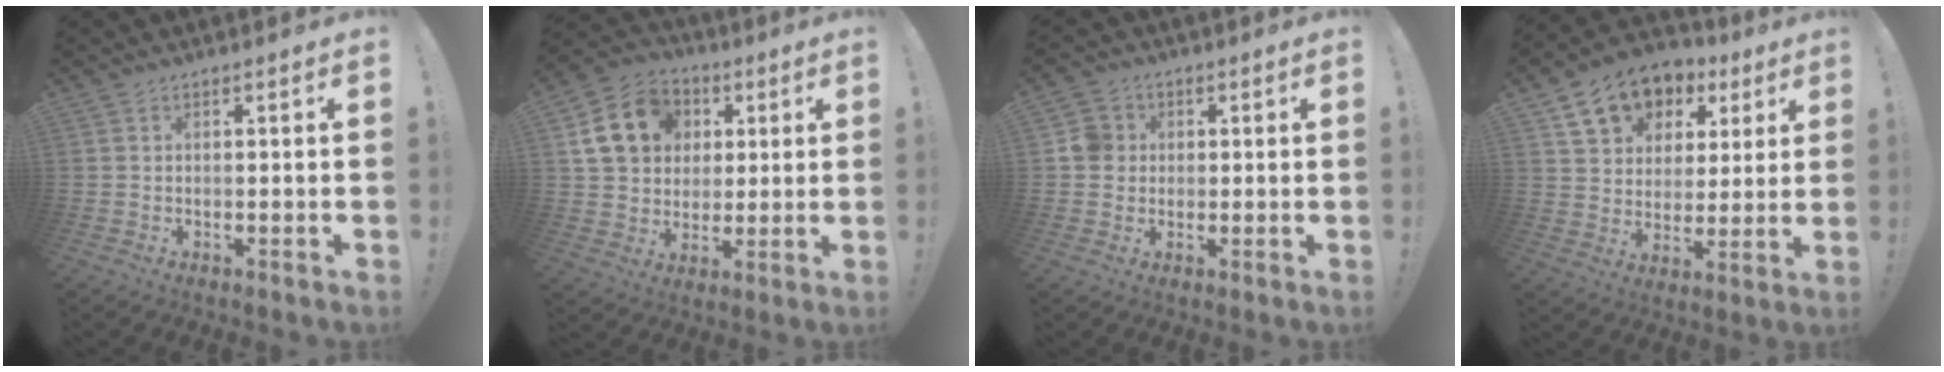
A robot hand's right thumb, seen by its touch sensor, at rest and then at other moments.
{"total": 15.8, "force": [5.1, 13.1, 7.2], "torque": [-0.100, -0.005, 0.110]}
{"total": 2.9, "force": [0.3, 2.7, 1.0], "torque": [-0.004, 0.003, 0.004]}
{"total": 13.7, "force": [7.5, 9.8, 6.0], "torque": [-0.086, -0.038, 0.144]}